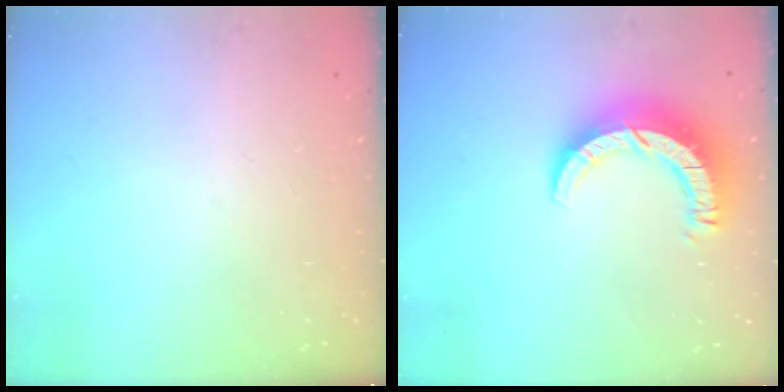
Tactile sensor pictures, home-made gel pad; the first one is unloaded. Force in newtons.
{"total": 10.3, "press": 10.2, "slide": 1.0}